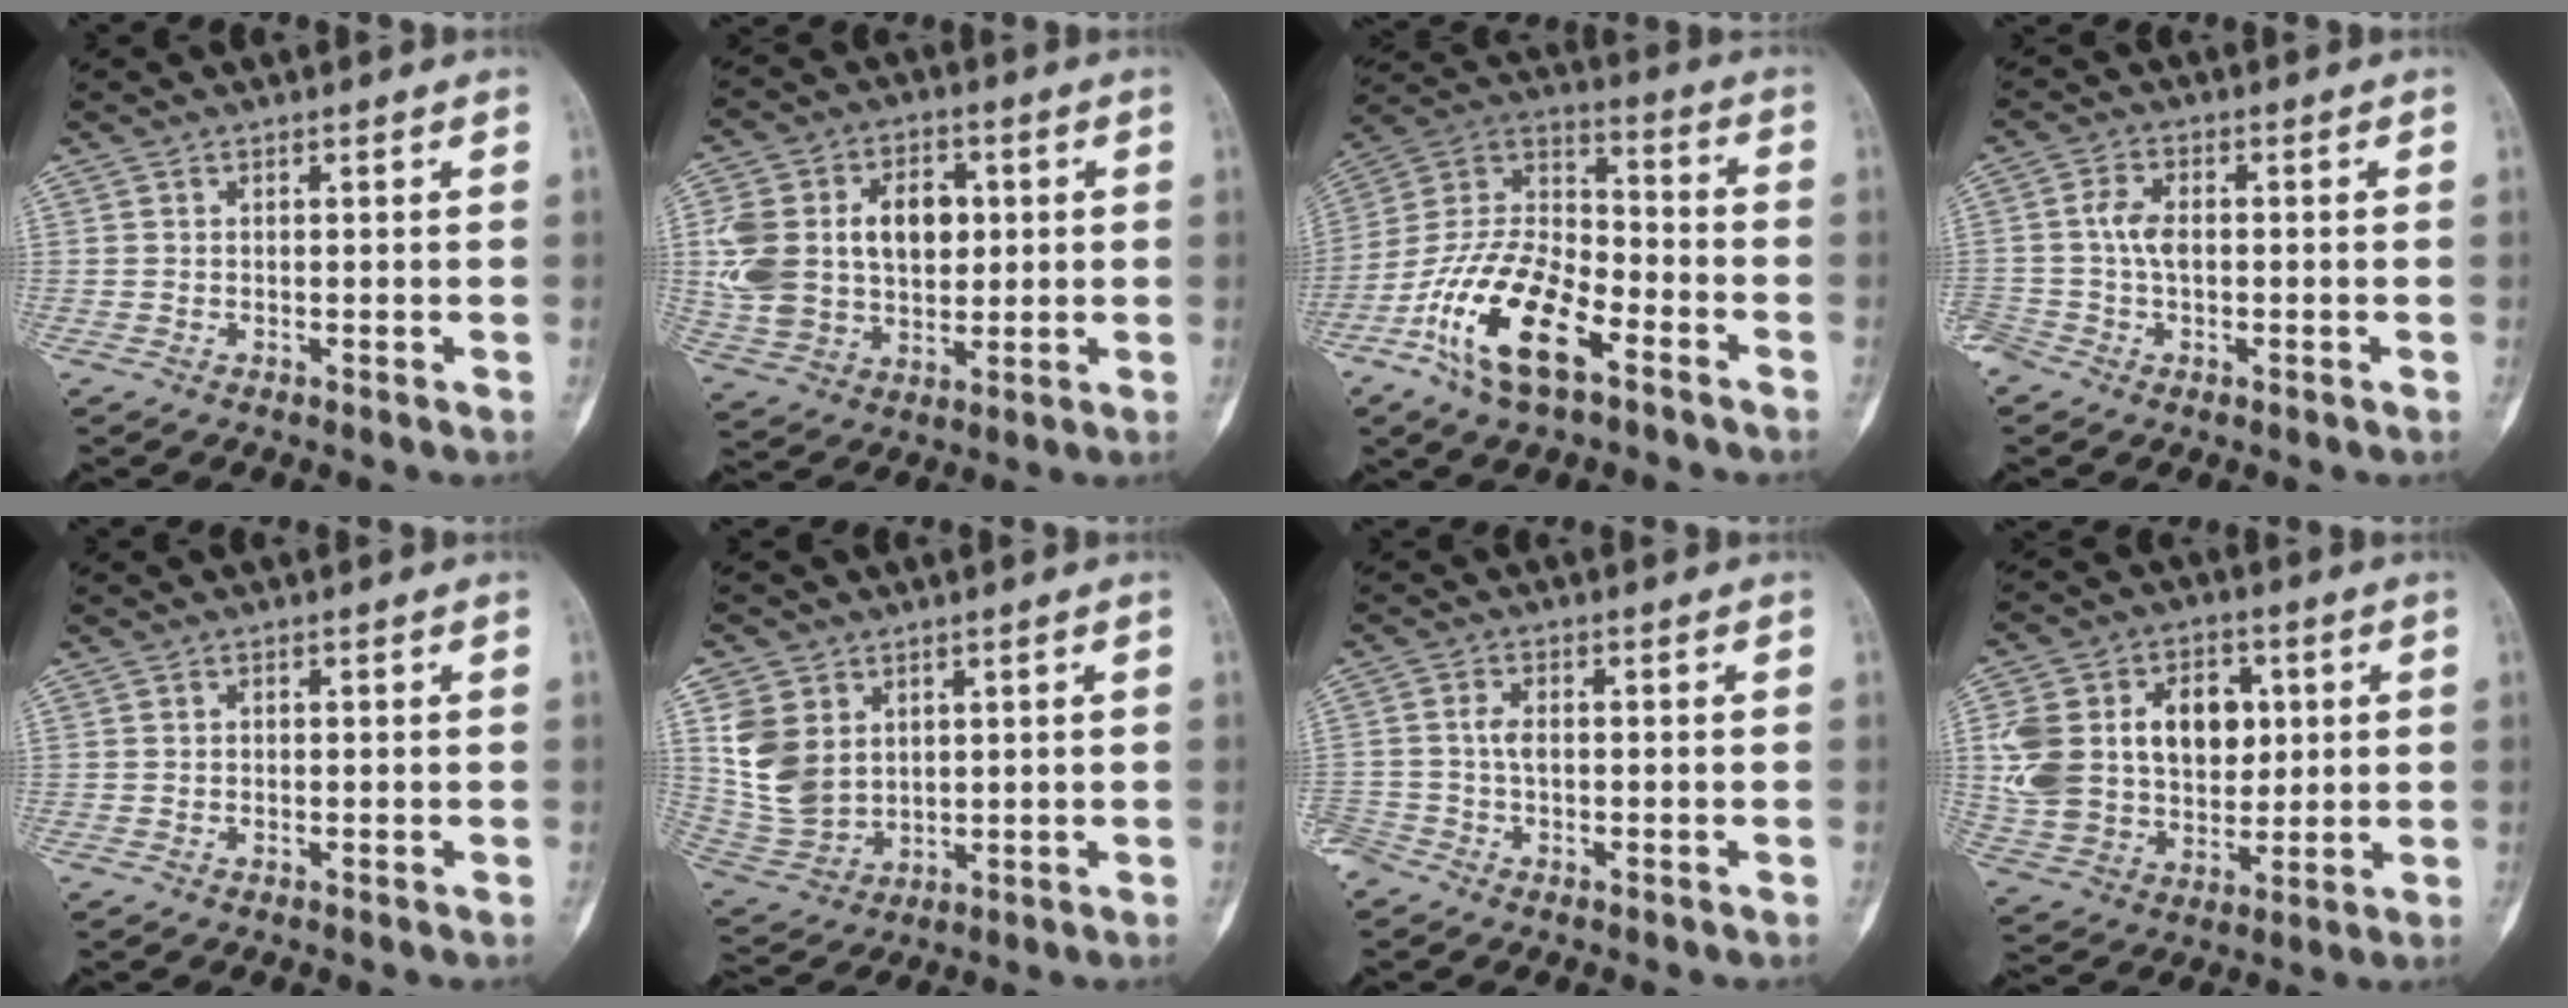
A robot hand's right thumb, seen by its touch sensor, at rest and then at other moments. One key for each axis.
{"total": 18.8, "fx": 2.7, "fy": 13.2, "fz": 13.2, "tx": -0.232, "ty": 0.009, "tz": 0.059}
{"total": 19.5, "fx": -9.9, "fy": 8.9, "fz": 14.3, "tx": -0.265, "ty": 0.060, "tz": -0.188}
{"total": 6.5, "fx": -1.1, "fy": 4.3, "fz": 4.7, "tx": -0.097, "ty": 0.020, "tz": -0.024}
{"total": 0.0}
{"total": 10.8, "fx": 3.2, "fy": 8.6, "fz": 5.8, "tx": -0.093, "ty": -0.016, "tz": 0.081}
{"total": 4.6, "fx": -1.9, "fy": 3.1, "fz": 2.9, "tx": -0.065, "ty": 0.018, "tz": -0.038}
{"total": 20.7, "fx": 3.7, "fy": 14.9, "fz": 13.9, "tx": -0.234, "ty": 0.008, "tz": 0.078}